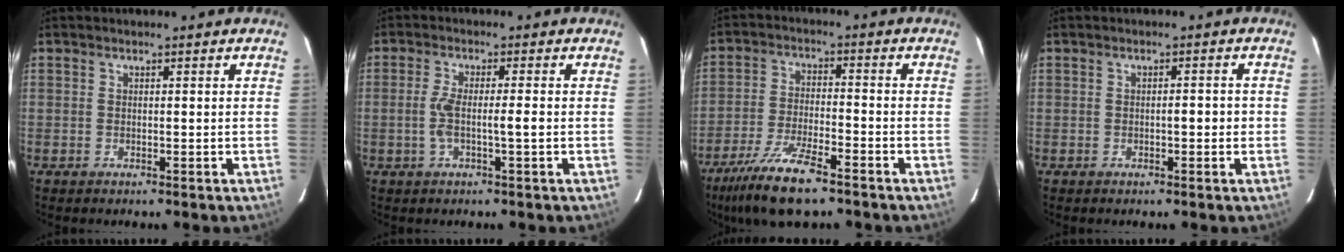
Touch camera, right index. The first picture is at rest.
{"total": 4.3, "force": [-0.8, 0.3, 4.2], "torque": [-0.087, 0.004, -0.015]}
{"total": 10.6, "force": [-7.5, 1.7, 7.2], "torque": [-0.139, -0.024, -0.136]}
{"total": 1.7, "force": [-0.3, 0.6, 1.6], "torque": [-0.022, 0.004, -0.006]}